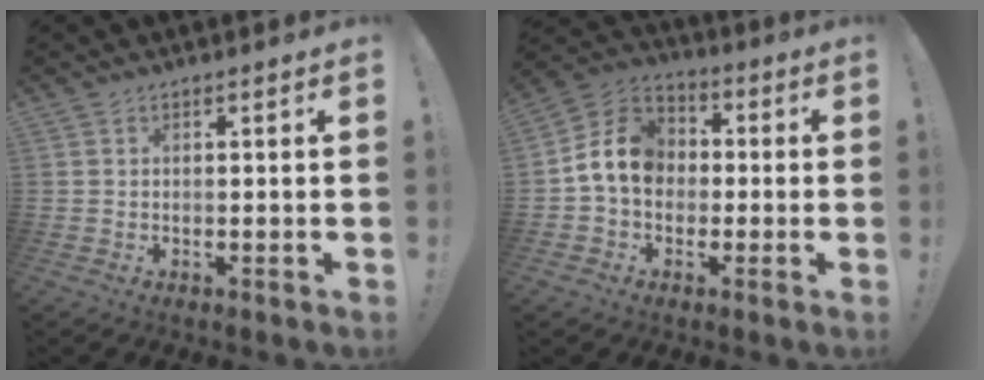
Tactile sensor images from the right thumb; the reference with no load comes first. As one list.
[{"total": 12.3, "force": [0.5, 9.9, 7.2], "torque": [-0.125, 0.017, 0.017]}]